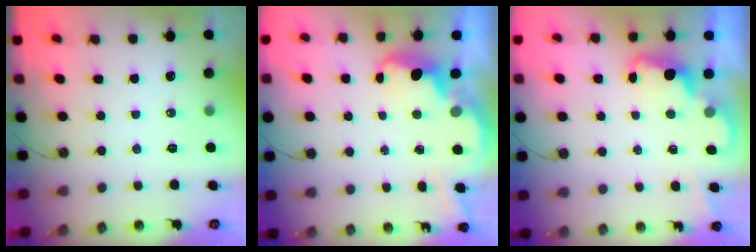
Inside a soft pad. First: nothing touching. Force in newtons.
{"total": 3.7, "press": 3.6, "slide": 0.5}
{"total": 2.4, "press": 2.3, "slide": 0.5}